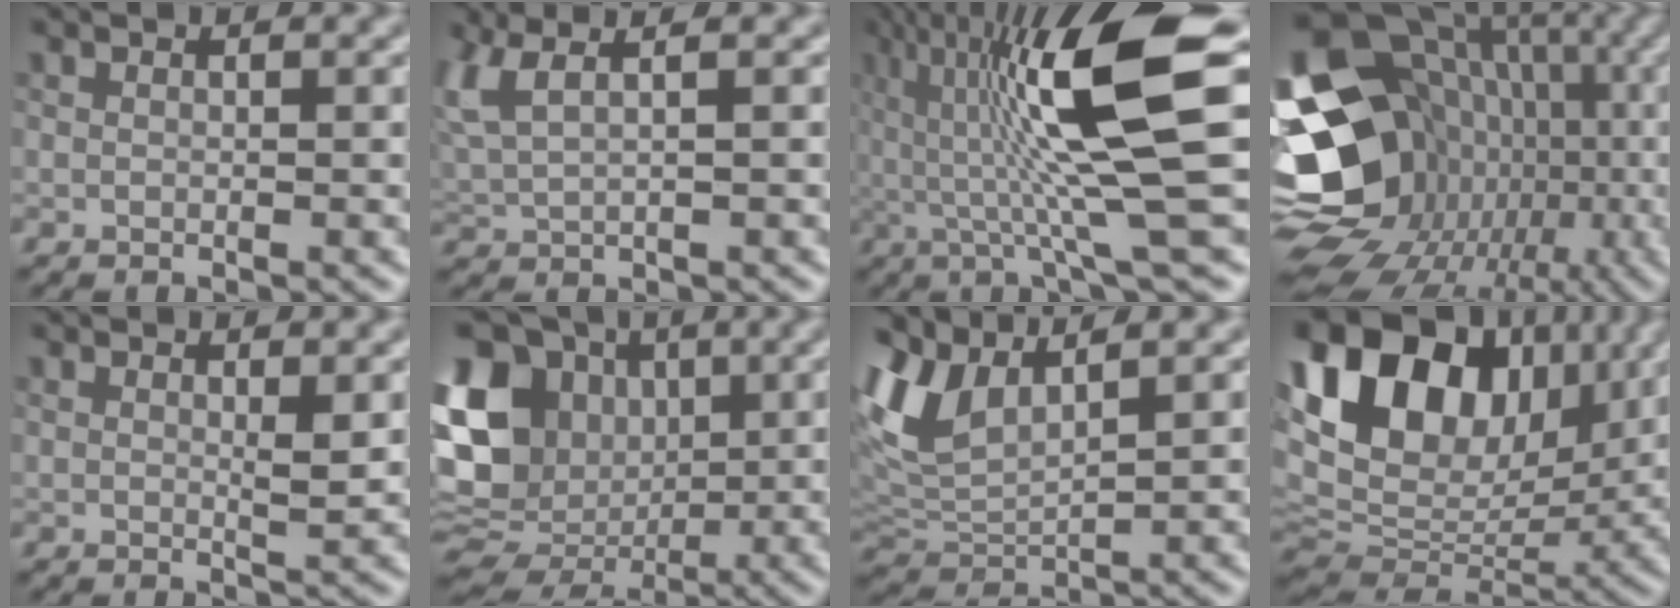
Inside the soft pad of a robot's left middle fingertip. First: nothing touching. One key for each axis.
{"total": 3.4, "fx": 1.3, "fy": 1.2, "fz": 2.9, "tx": -0.092, "ty": 0.013, "tz": 0.039}
{"total": 11.7, "fx": 1.4, "fy": 1.8, "fz": 11.5, "tx": -0.198, "ty": 0.011, "tz": 0.030}
{"total": 21.2, "fx": -5.6, "fy": 18.2, "fz": 9.4, "tx": -0.144, "ty": 0.005, "tz": -0.105}
{"total": 1.4, "fx": 0.7, "fy": 0.3, "fz": 1.2, "tx": -0.013, "ty": -0.001, "tz": 0.015}
{"total": 11.8, "fx": 0.8, "fy": 9.4, "fz": 7.0, "tx": -0.145, "ty": 0.008, "tz": 0.030}
{"total": 5.0, "fx": 1.8, "fy": 2.5, "fz": 3.9, "tx": -0.114, "ty": 0.007, "tz": 0.045}
{"total": 16.2, "fx": 6.0, "fy": 11.2, "fz": 10.1, "tx": -0.199, "ty": 0.052, "tz": 0.115}